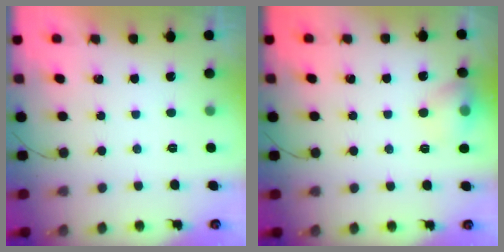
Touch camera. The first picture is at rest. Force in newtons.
{"total": 9.2, "press": 9.1, "slide": 1.4}